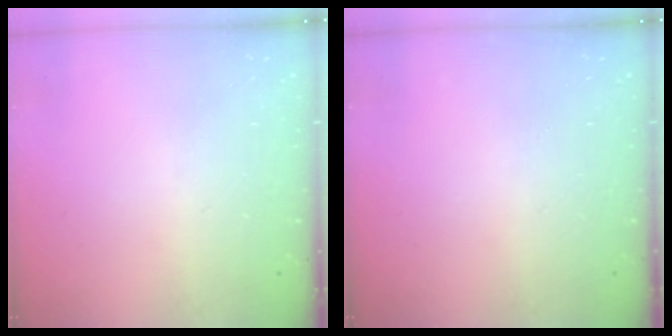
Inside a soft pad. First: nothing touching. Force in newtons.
{"total": 0.0}